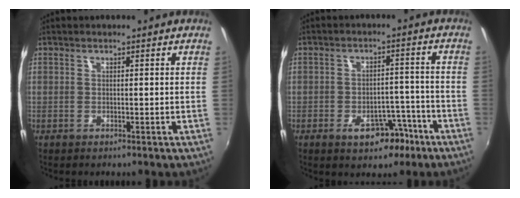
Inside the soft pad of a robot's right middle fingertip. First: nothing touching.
{"total": 6.6, "force": [-3.8, 3.6, 4.0], "torque": [-0.064, 0.012, -0.039]}